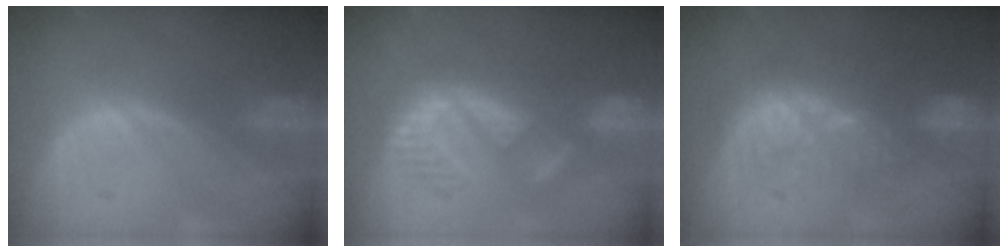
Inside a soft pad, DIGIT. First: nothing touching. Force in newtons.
{"total": 8.3, "press": 7.8, "slide": 2.8}
{"total": 9.5, "press": 9.1, "slide": 2.8}